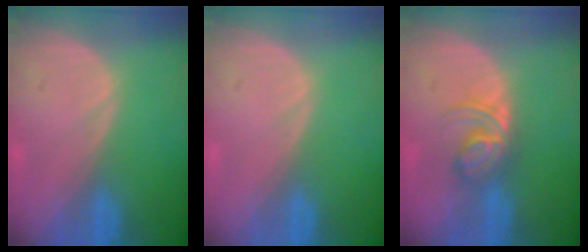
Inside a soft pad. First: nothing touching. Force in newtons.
{"total": 0.0}
{"total": 5.7, "press": 4.9, "slide": 2.9}